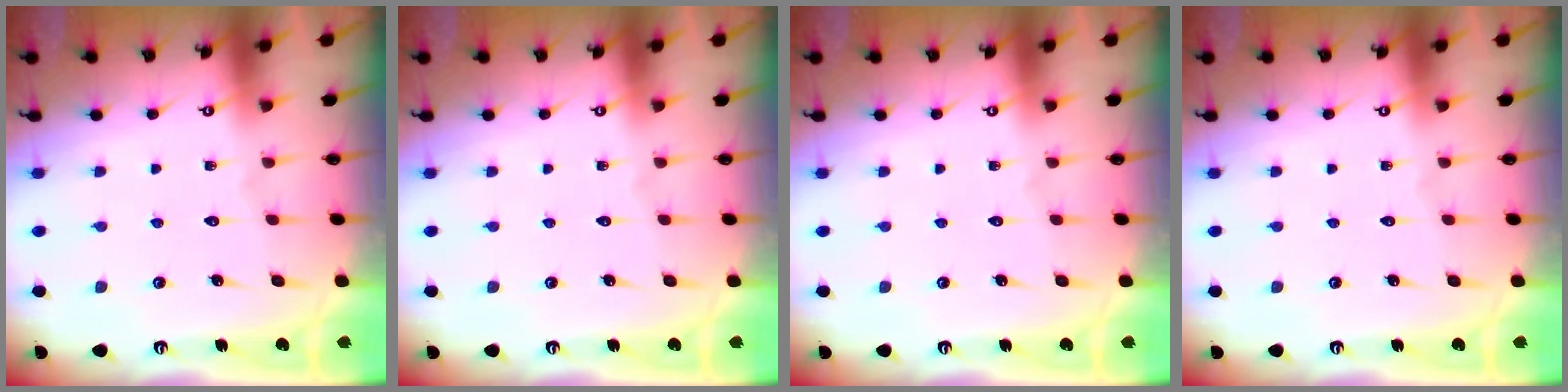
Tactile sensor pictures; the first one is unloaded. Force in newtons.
{"total": 0.0}
{"total": 0.0}
{"total": 0.0}